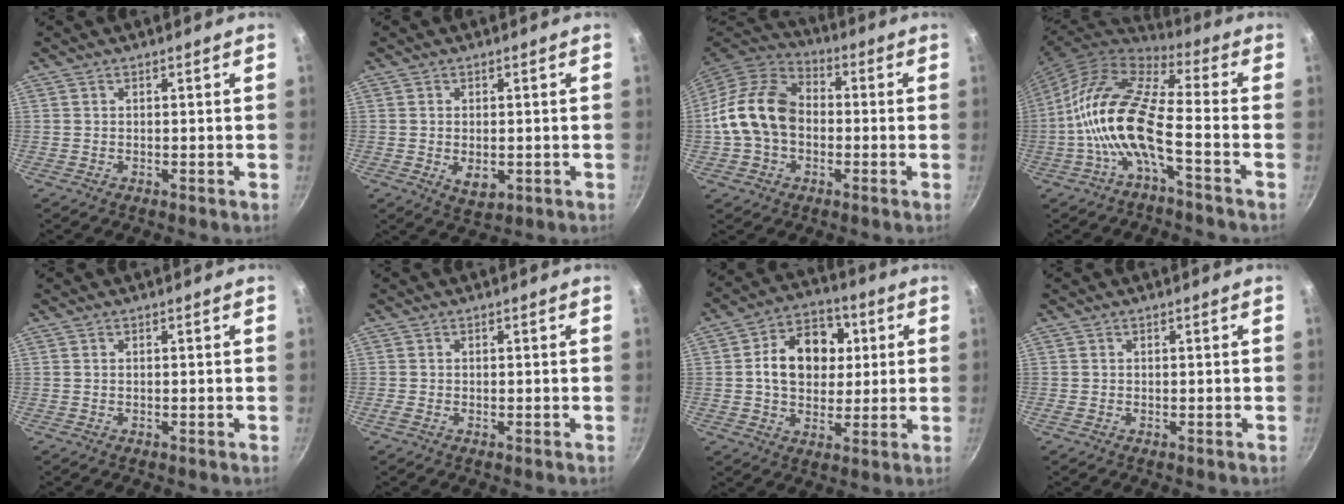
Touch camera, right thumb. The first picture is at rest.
{"total": 4.4, "force": [-0.7, 2.7, 3.3], "torque": [-0.050, -0.011, -0.005]}
{"total": 15.4, "force": [-0.9, 11.4, 10.3], "torque": [-0.170, 0.035, -0.030]}
{"total": 15.4, "force": [-4.2, 5.1, 13.9], "torque": [-0.271, 0.043, -0.096]}
{"total": 0.0}
{"total": 0.7, "force": [-0.3, 0.5, 0.5], "torque": [-0.012, 0.000, -0.008]}
{"total": 14.2, "force": [2.3, 10.8, 8.9], "torque": [-0.102, 0.012, 0.026]}
{"total": 0.0}